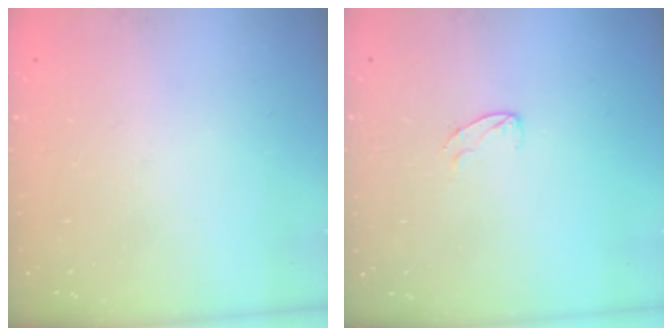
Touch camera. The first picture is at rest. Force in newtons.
{"total": 3.9, "press": 3.9, "slide": 0.3}